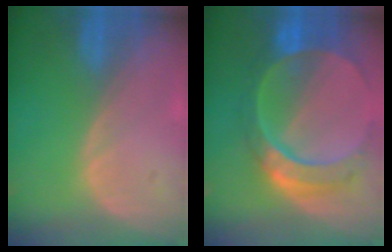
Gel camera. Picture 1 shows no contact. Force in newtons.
{"total": 10.8, "press": 9.2, "slide": 5.7}